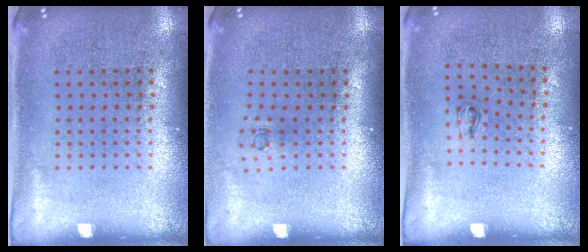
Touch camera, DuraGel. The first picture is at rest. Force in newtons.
{"total": 0.6, "press": 0.2, "slide": 0.5}
{"total": 0.6, "press": 0.2, "slide": 0.5}